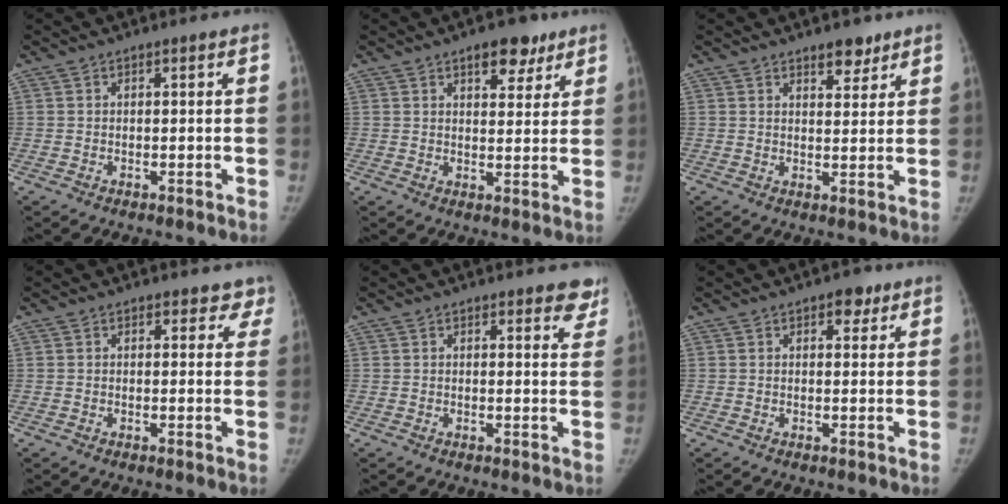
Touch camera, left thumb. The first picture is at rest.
{"total": 7.0, "force": [4.4, 3.5, 4.1], "torque": [-0.023, -0.019, 0.059]}
{"total": 4.3, "force": [3.2, 2.0, 2.1], "torque": [-0.005, -0.020, 0.049]}
{"total": 3.8, "force": [3.1, 2.0, 0.4], "torque": [0.040, -0.013, 0.016]}
{"total": 4.7, "force": [3.9, 1.9, 1.7], "torque": [0.016, -0.019, 0.031]}
{"total": 3.2, "force": [1.8, 1.8, 1.8], "torque": [-0.003, -0.005, 0.023]}